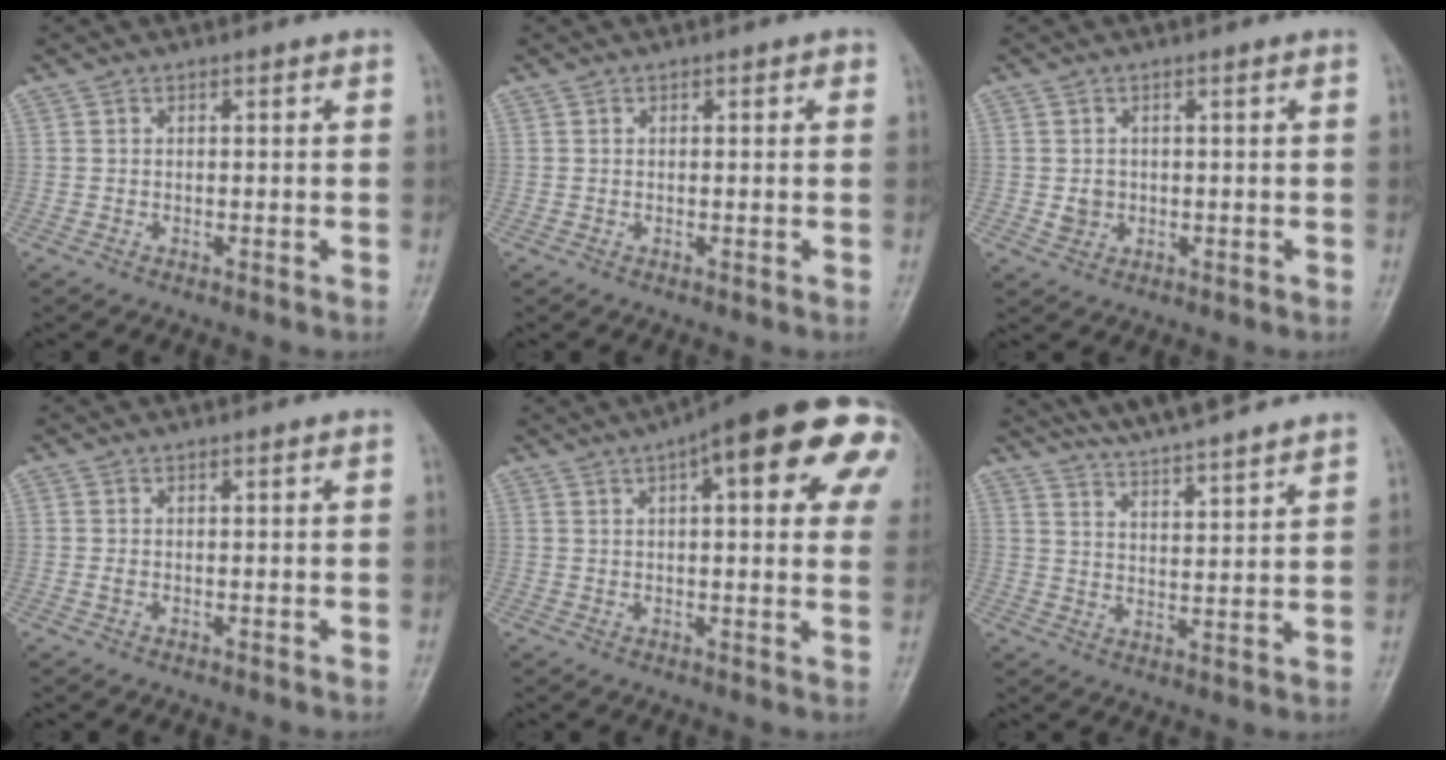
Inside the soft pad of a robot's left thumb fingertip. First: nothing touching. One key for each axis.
{"total": 1.0, "fx": 0.4, "fy": 0.6, "fz": 0.7, "tx": -0.003, "ty": 0.001, "tz": 0.003}
{"total": 2.2, "fx": 0.0, "fy": 2.0, "fz": 0.9, "tx": -0.005, "ty": 0.002, "tz": 0.005}
{"total": 0.6, "fx": 0.2, "fy": 0.2, "fz": 0.5, "tx": -0.015, "ty": 0.008, "tz": 0.006}
{"total": 22.7, "fx": 8.5, "fy": 6.9, "fz": 19.9, "tx": -0.234, "ty": 0.022, "tz": 0.103}
{"total": 15.1, "fx": 13.6, "fy": 1.2, "fz": 6.4, "tx": -0.089, "ty": -0.044, "tz": 0.213}